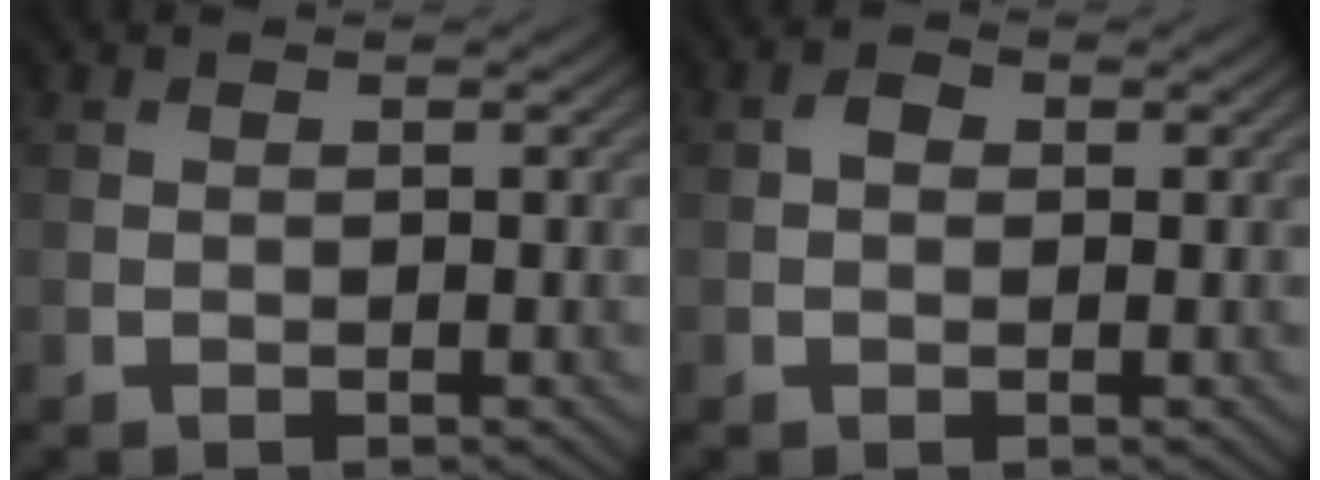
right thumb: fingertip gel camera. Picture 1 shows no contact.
{"total": 1.4, "force": [0.1, 1.0, 0.9], "torque": [-0.017, 0.001, -0.004]}